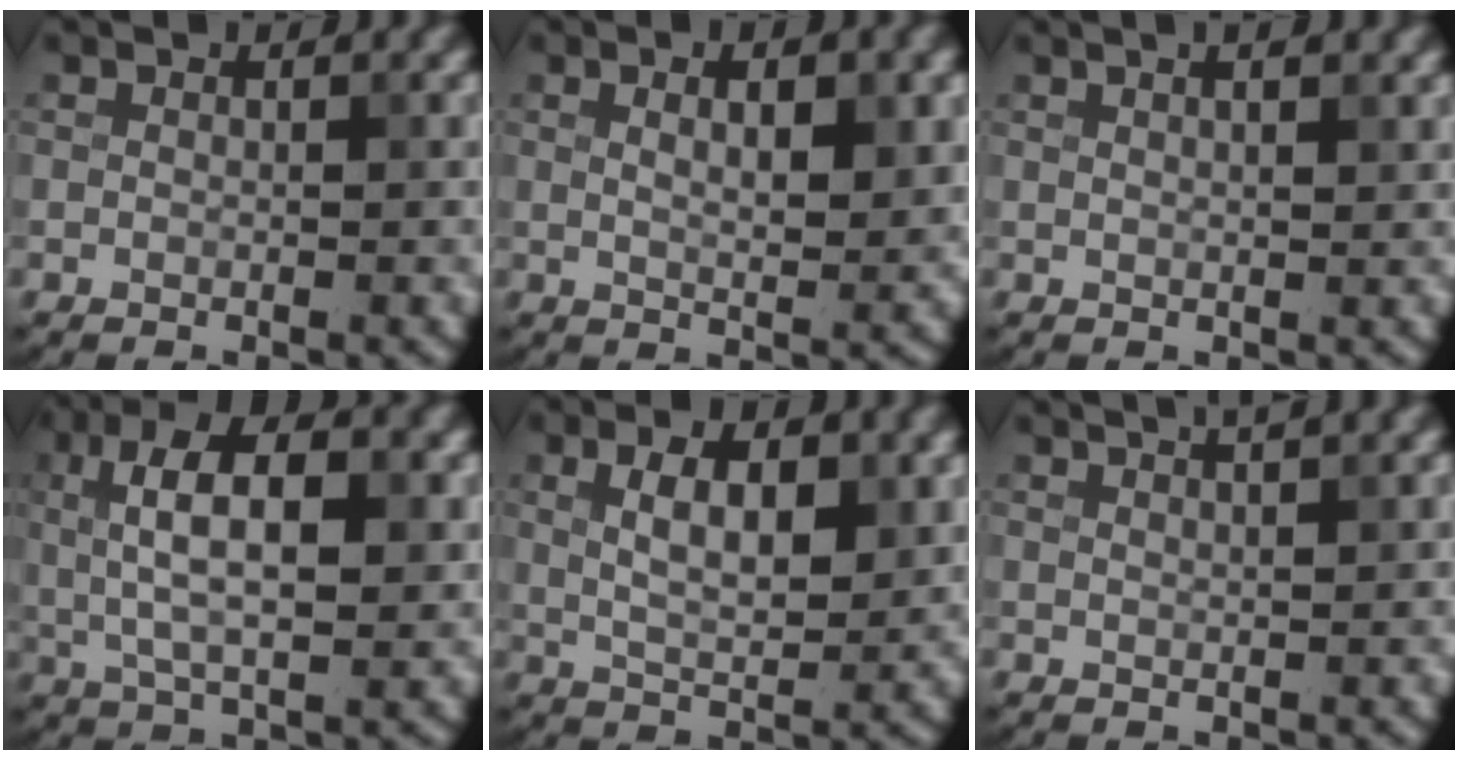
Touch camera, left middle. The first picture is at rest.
{"total": 4.0, "force": [1.5, 1.2, 3.6], "torque": [-0.057, 0.000, 0.026]}
{"total": 5.5, "force": [3.0, 2.6, 3.8], "torque": [-0.010, 0.047, 0.003]}
{"total": 7.5, "force": [1.4, 3.1, 6.7], "torque": [-0.124, 0.011, 0.020]}
{"total": 5.0, "force": [1.5, 2.2, 4.2], "torque": [-0.079, 0.002, 0.028]}
{"total": 4.8, "force": [3.1, 1.9, 3.0], "torque": [-0.009, 0.035, 0.010]}